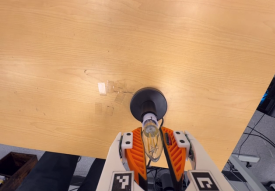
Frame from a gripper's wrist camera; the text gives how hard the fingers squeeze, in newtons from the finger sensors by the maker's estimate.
{"total": 12.8, "left": 12.7, "right": 13.0}